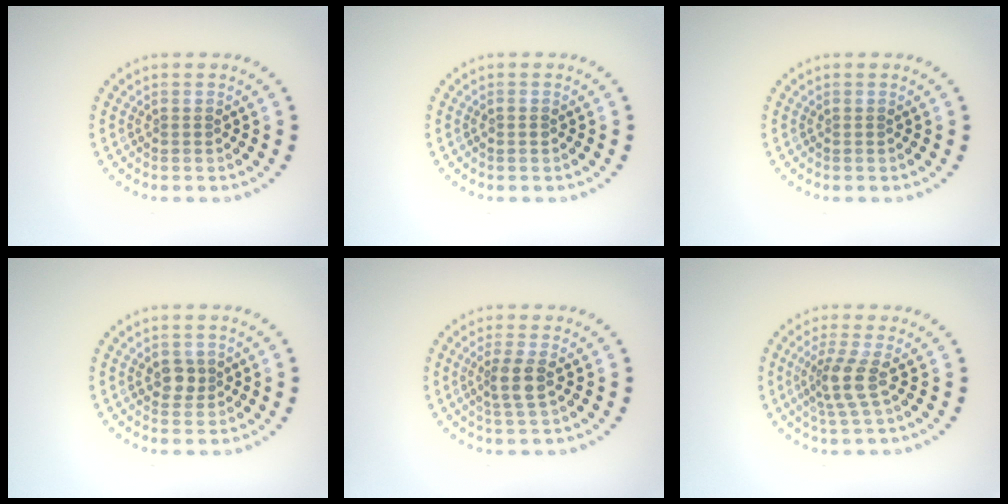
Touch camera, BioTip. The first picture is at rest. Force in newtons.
{"total": 0.6, "press": 0.5, "slide": 0.2}
{"total": 0.0}
{"total": 1.9, "press": 1.9, "slide": 0.6}
{"total": 2.2, "press": 1.9, "slide": 1.1}
{"total": 2.8, "press": 2.1, "slide": 1.9}